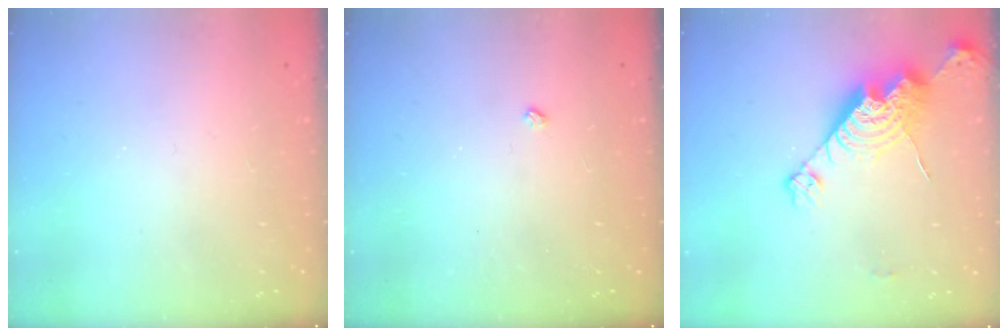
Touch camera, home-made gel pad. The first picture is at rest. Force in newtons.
{"total": 3.3, "press": 3.3, "slide": 0.4}
{"total": 15.3, "press": 15.2, "slide": 1.3}